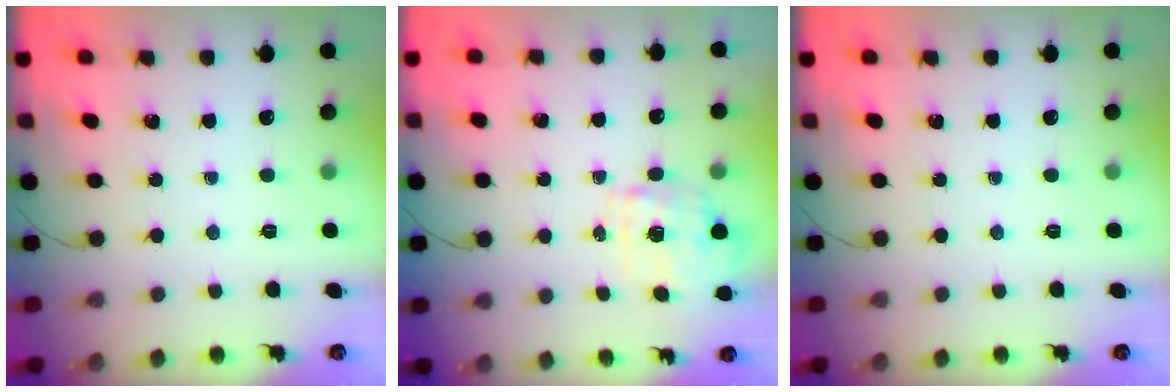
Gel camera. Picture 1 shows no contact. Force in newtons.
{"total": 1.8, "press": 1.7, "slide": 0.5}
{"total": 0.0}